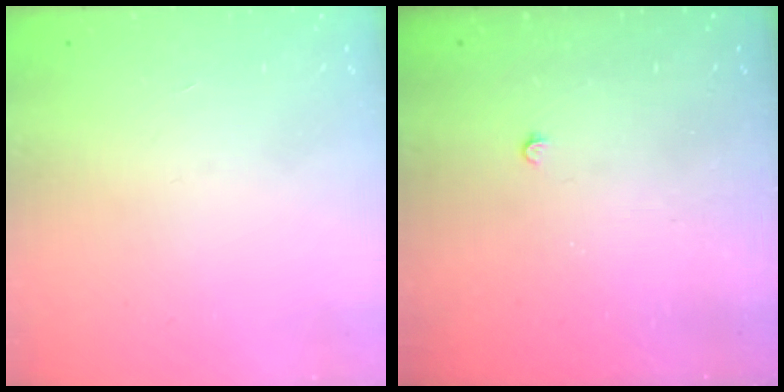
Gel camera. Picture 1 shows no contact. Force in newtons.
{"total": 2.3, "press": 2.3, "slide": 0.4}